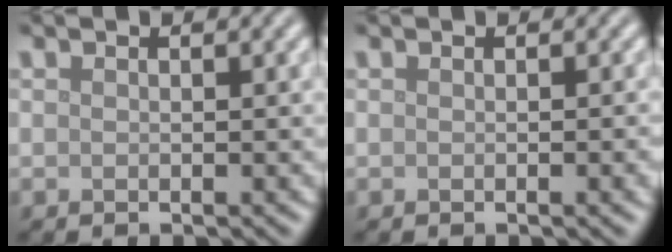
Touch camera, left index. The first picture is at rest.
{"total": 1.3, "force": [-0.1, 0.3, 1.2], "torque": [-0.013, 0.001, -0.002]}